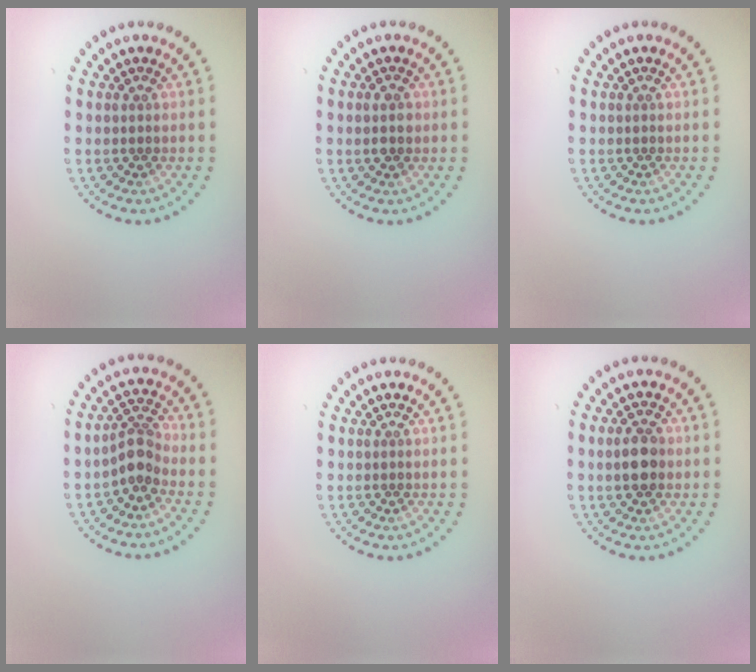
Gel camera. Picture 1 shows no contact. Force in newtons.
{"total": 2.0, "press": 2.0, "slide": 0.0}
{"total": 0.0}
{"total": 2.8, "press": 2.1, "slide": 1.8}
{"total": 0.0}
{"total": 3.3, "press": 3.3, "slide": 0.2}